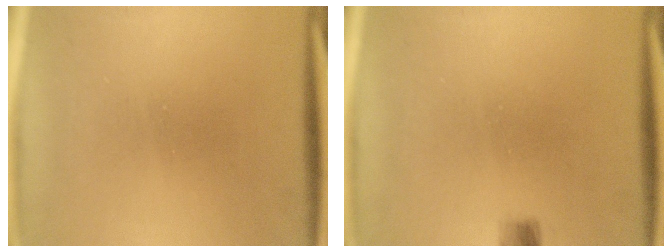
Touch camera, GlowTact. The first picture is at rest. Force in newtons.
{"total": 1.6}